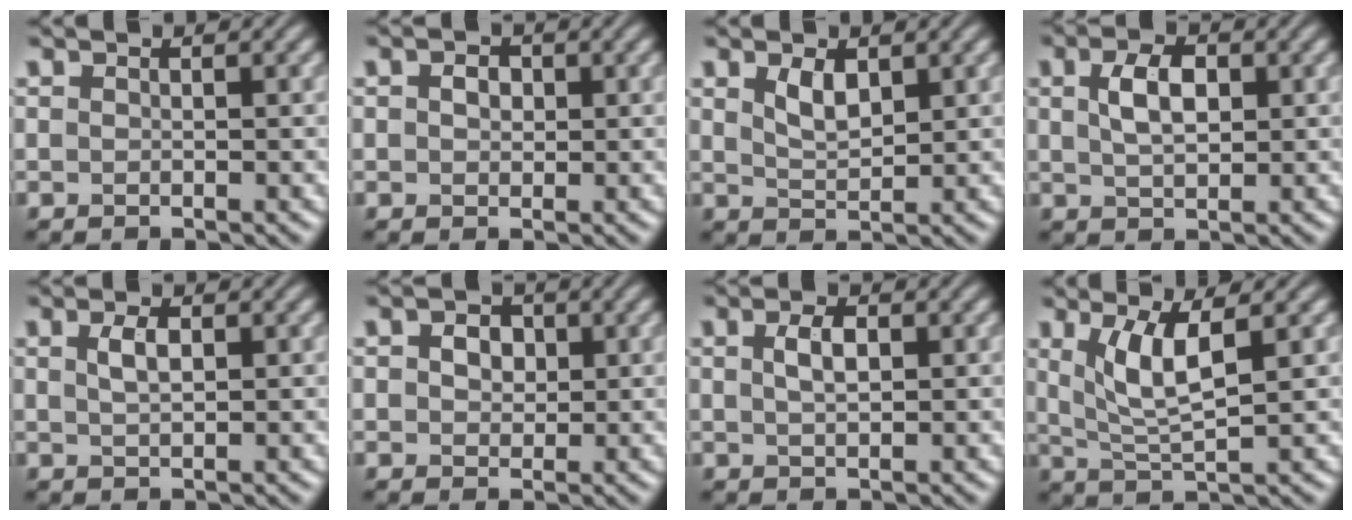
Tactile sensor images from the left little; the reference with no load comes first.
{"total": 1.5, "force": [0.3, 1.2, 0.9], "torque": [-0.017, 0.003, 0.002]}
{"total": 2.3, "force": [1.2, 1.0, 1.6], "torque": [-0.035, -0.003, 0.027]}
{"total": 3.6, "force": [0.9, 2.0, 2.8], "torque": [-0.060, 0.005, 0.018]}
{"total": 1.9, "force": [0.6, 0.9, 1.5], "torque": [-0.034, 0.002, 0.014]}
{"total": 2.7, "force": [0.8, 2.1, 1.6], "torque": [-0.028, 0.005, 0.002]}
{"total": 2.2, "force": [0.6, 1.1, 1.8], "torque": [-0.039, 0.003, 0.011]}
{"total": 4.4, "force": [1.5, 1.1, 4.0], "torque": [-0.086, -0.005, 0.033]}